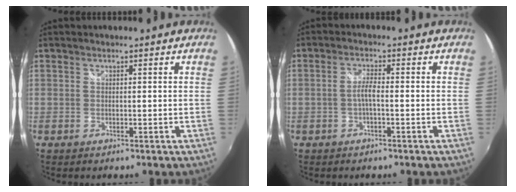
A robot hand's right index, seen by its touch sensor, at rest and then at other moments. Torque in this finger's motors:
{"motor_torque": [0.47, -0.09, 0.26, 0.05]}